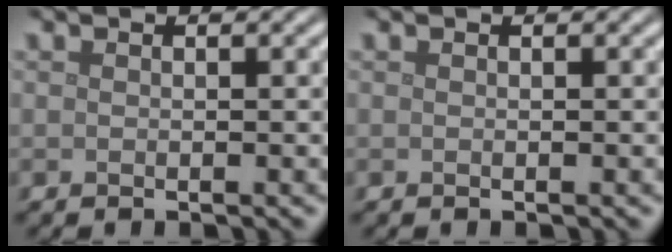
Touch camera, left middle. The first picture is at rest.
{"total": 0.0}